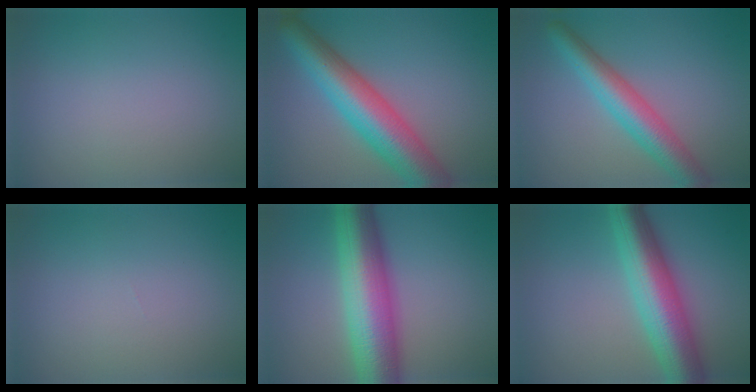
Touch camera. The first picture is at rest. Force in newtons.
{"total": 8.7, "press": 8.7, "slide": 0.4}
{"total": 5.2, "press": 5.1, "slide": 0.2}
{"total": 0.0}
{"total": 10.4, "press": 10.4, "slide": 0.1}
{"total": 8.7, "press": 8.7, "slide": 0.1}